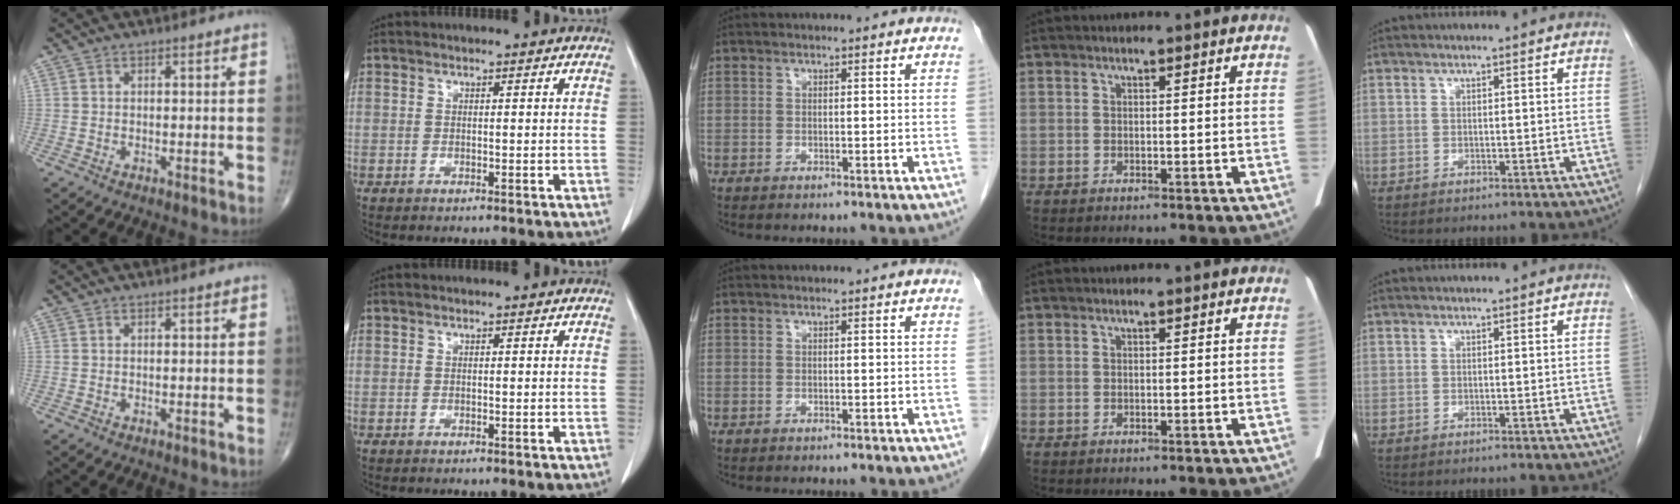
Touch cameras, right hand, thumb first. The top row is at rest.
{}